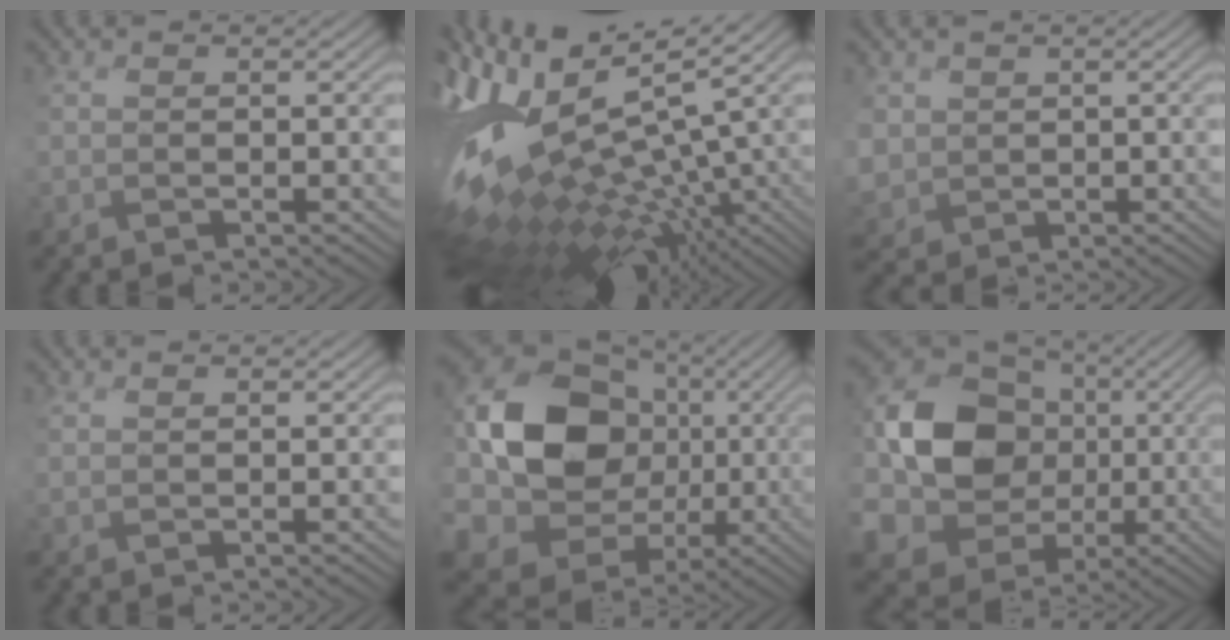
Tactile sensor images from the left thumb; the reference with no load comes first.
{"total": 16.6, "force": [-0.8, 6.7, 15.2], "torque": [-0.274, -0.010, 0.004]}
{"total": 4.7, "force": [0.0, 4.3, 1.8], "torque": [-0.087, -0.018, -0.007]}
{"total": 0.9, "force": [0.7, 0.0, 0.6], "torque": [-0.013, 0.002, 0.016]}
{"total": 20.8, "force": [0.0, 16.7, 12.4], "torque": [-0.292, -0.017, 0.005]}
{"total": 19.1, "force": [-0.3, 16.3, 10.0], "torque": [-0.231, -0.019, -0.006]}